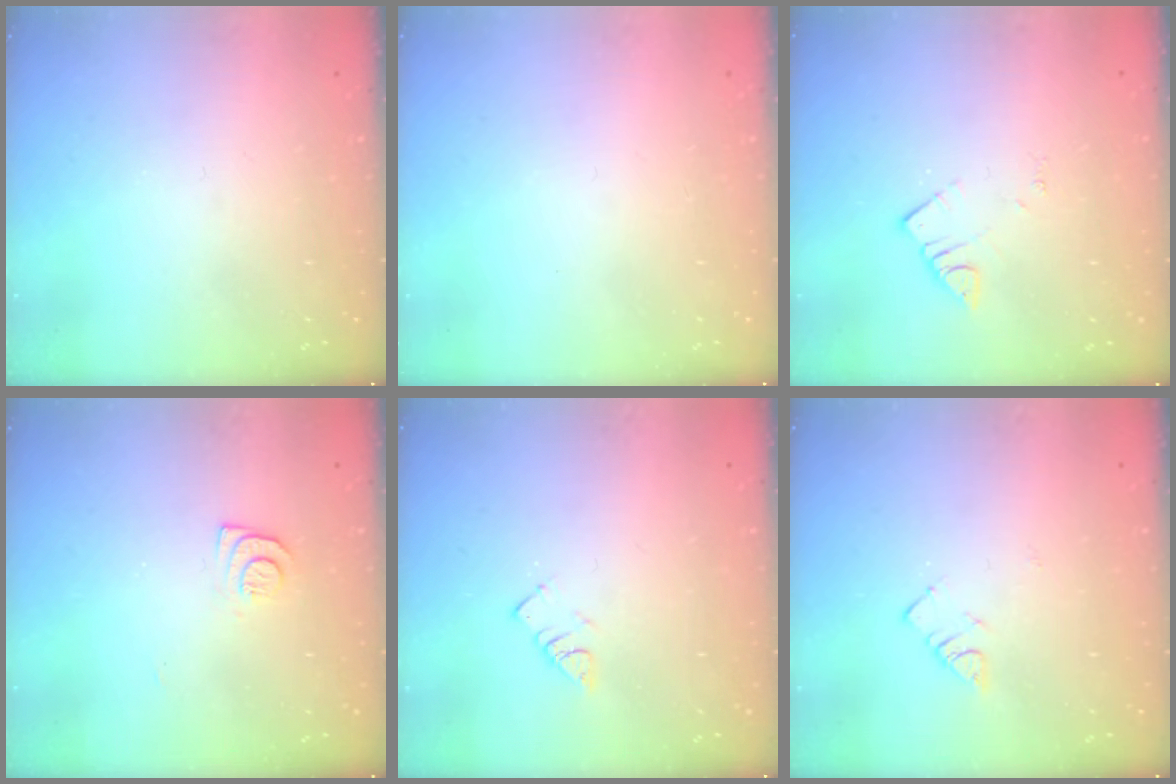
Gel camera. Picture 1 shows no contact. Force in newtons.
{"total": 1.6, "press": 1.5, "slide": 0.1}
{"total": 3.3, "press": 3.3, "slide": 0.2}
{"total": 6.6, "press": 6.5, "slide": 0.8}
{"total": 4.4, "press": 4.3, "slide": 0.5}
{"total": 2.6, "press": 2.6, "slide": 0.4}